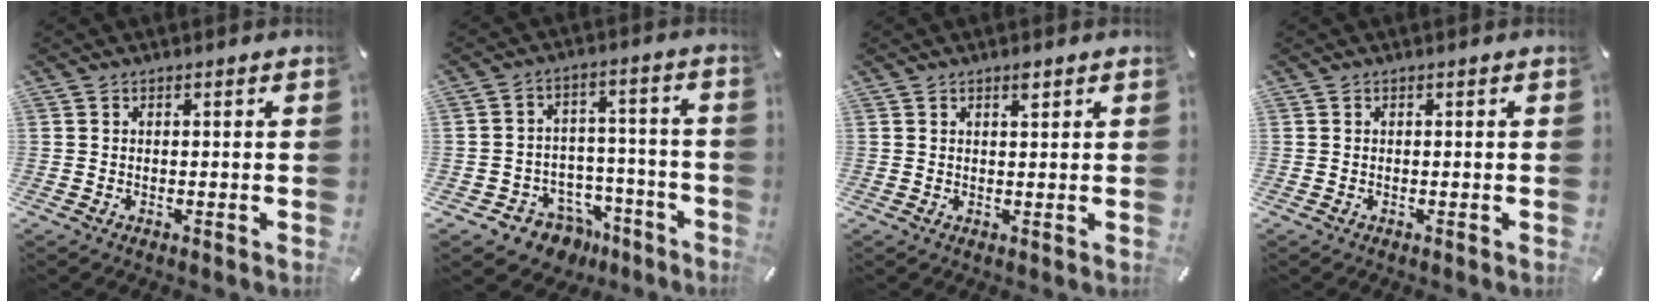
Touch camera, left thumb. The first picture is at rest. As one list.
[{"total": 8.1, "force": [-4.7, 6.4, 1.4], "torque": [-0.021, 0.032, -0.075]}, {"total": 1.7, "force": [1.1, 0.6, 1.2], "torque": [-0.017, -0.003, 0.017]}, {"total": 0.0}]